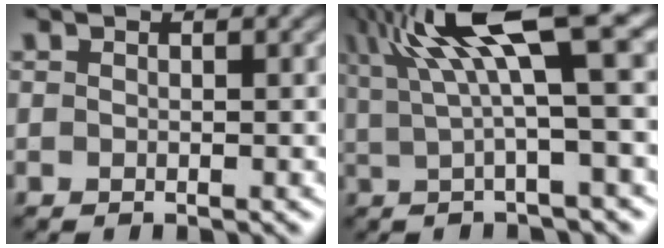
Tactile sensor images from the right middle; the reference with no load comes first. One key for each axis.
{"total": 10.6, "fx": 4.1, "fy": 1.9, "fz": 9.6, "tx": -0.148, "ty": 0.023, "tz": 0.071}